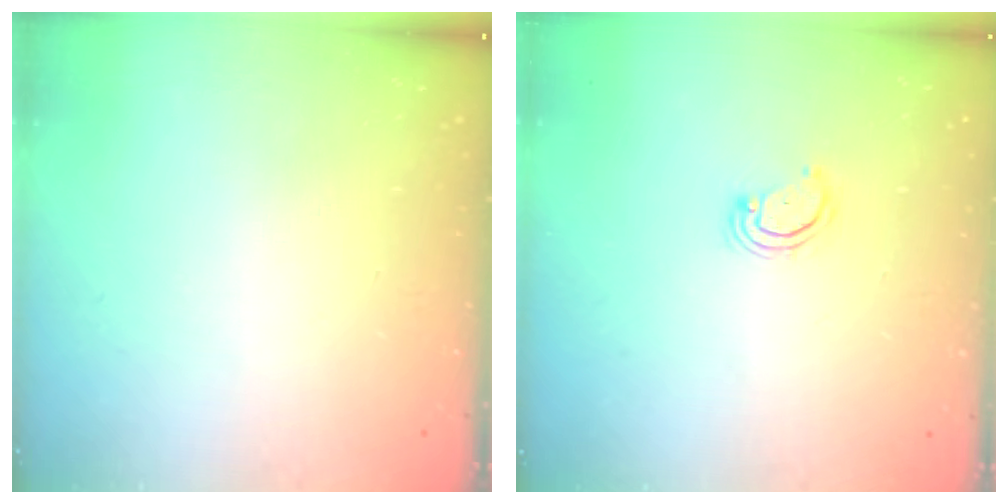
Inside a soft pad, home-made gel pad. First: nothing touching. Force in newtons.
{"total": 2.9, "press": 2.8, "slide": 0.4}